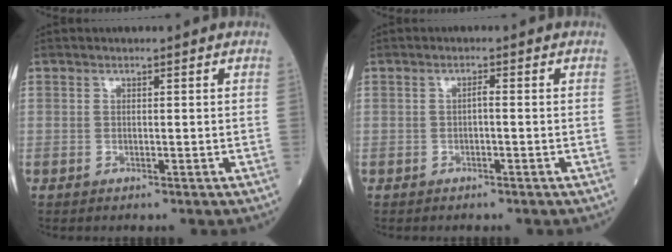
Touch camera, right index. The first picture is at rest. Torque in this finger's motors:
{"motor_torque": [0.21, -0.05, 0.07, 0.02]}